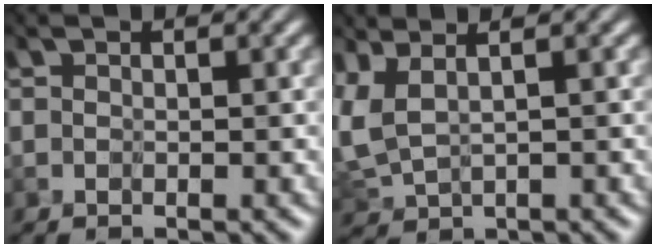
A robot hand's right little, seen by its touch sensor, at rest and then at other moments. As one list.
[{"total": 3.3, "force": [1.4, 1.3, 2.7], "torque": [-0.102, 0.006, 0.044]}]